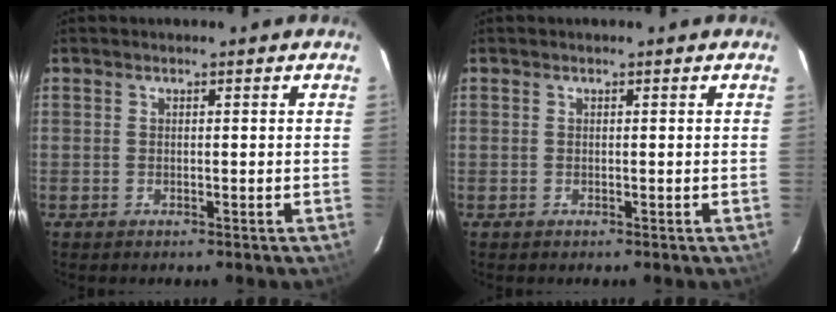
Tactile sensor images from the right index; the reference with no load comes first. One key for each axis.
{"total": 0.0}